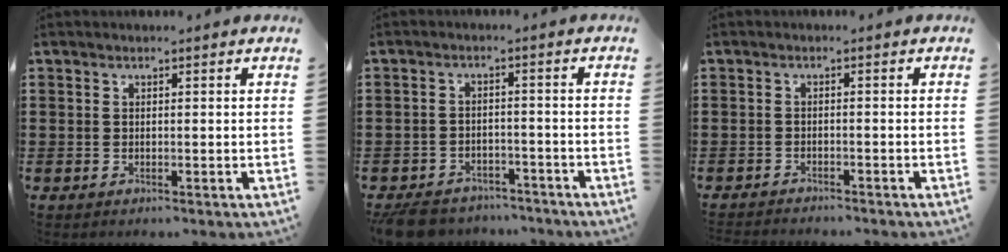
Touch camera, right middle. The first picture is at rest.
{"total": 4.7, "force": [-4.5, 1.2, 0.5], "torque": [-0.014, 0.011, -0.093]}
{"total": 1.5, "force": [-1.5, 0.1, -0.1], "torque": [-0.003, 0.002, -0.033]}